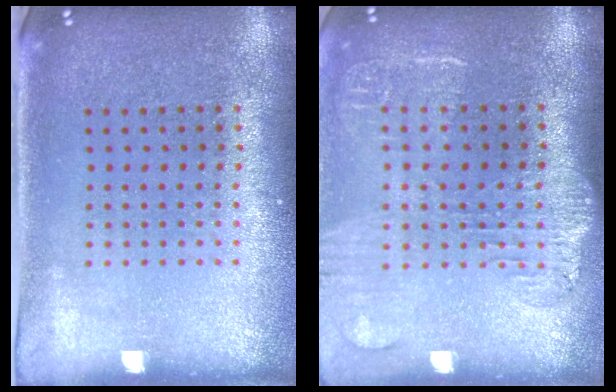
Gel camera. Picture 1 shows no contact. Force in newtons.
{"total": 1.8, "press": 1.5, "slide": 0.9}